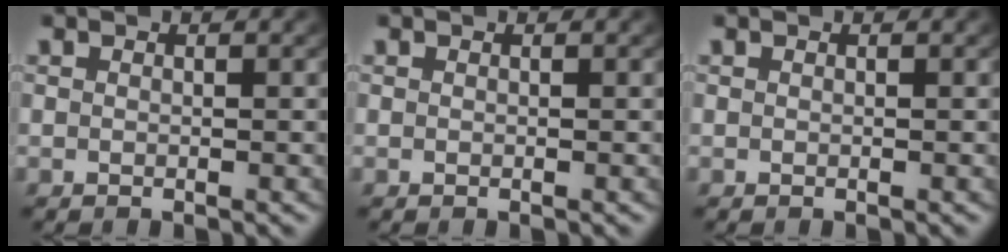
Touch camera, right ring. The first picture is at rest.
{"total": 0.0}
{"total": 0.0}